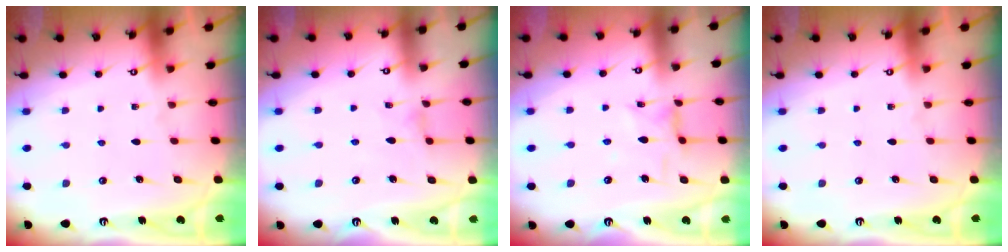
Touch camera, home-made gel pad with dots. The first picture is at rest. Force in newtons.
{"total": 1.1, "press": 1.1, "slide": 0.2}
{"total": 2.5, "press": 2.5, "slide": 0.4}
{"total": 0.0}